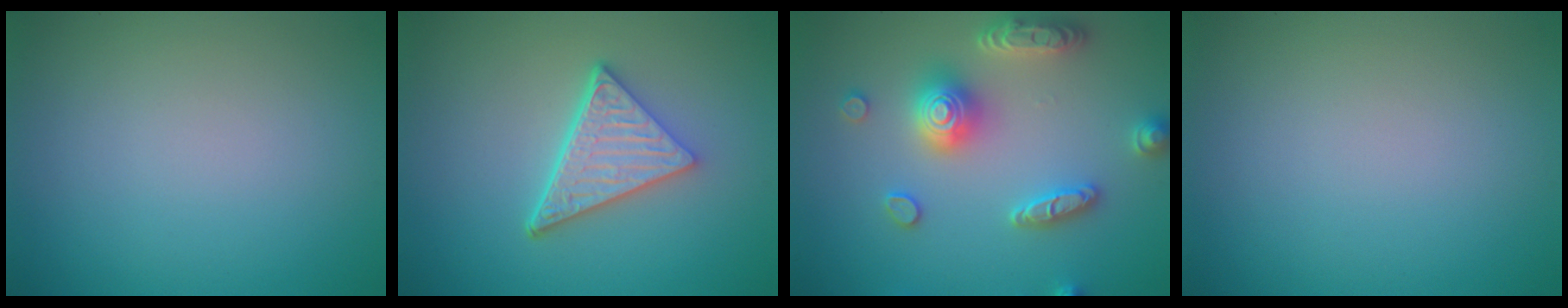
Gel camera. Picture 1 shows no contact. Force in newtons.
{"total": 5.1, "press": 3.8, "slide": 3.5}
{"total": 4.9, "press": 4.8, "slide": 0.9}
{"total": 0.0}